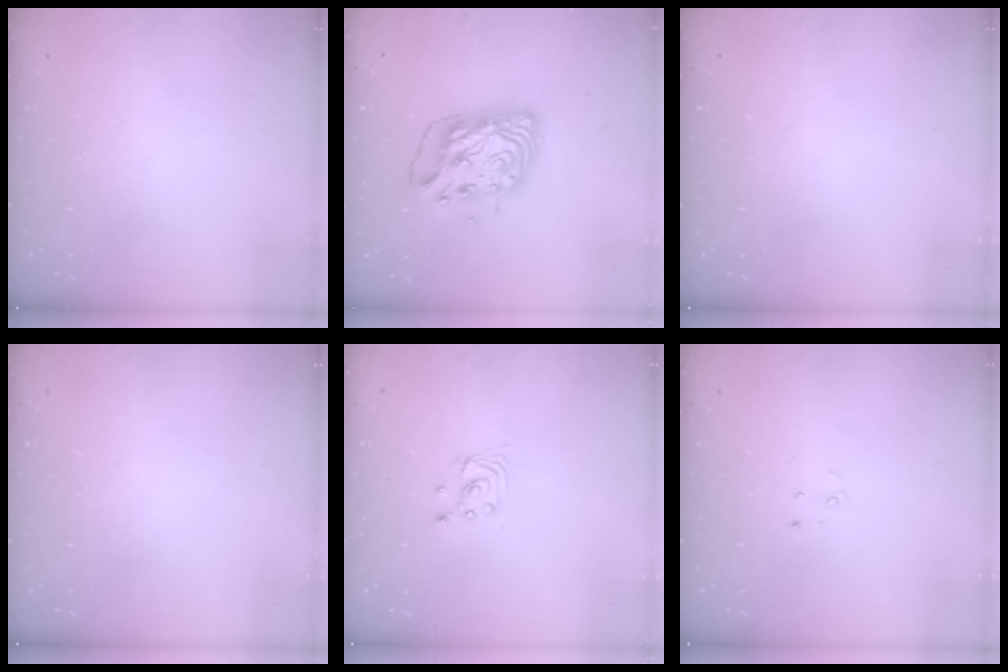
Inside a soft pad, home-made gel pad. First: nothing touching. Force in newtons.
{"total": 12.2, "press": 12.1, "slide": 1.2}
{"total": 0.0}
{"total": 0.0}
{"total": 2.8, "press": 2.8, "slide": 0.1}
{"total": 2.3, "press": 2.3, "slide": 0.2}